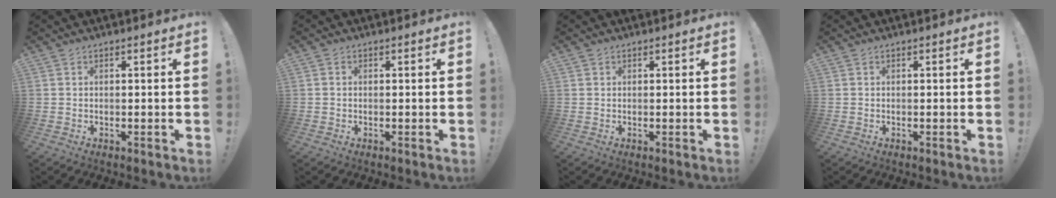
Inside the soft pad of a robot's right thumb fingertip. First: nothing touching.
{"total": 0.5, "force": [-0.2, 0.5, 0.2], "torque": [-0.008, 0.004, -0.003]}
{"total": 0.5, "force": [0.3, 0.4, -0.1], "torque": [0.005, -0.001, 0.005]}
{"total": 0.0}